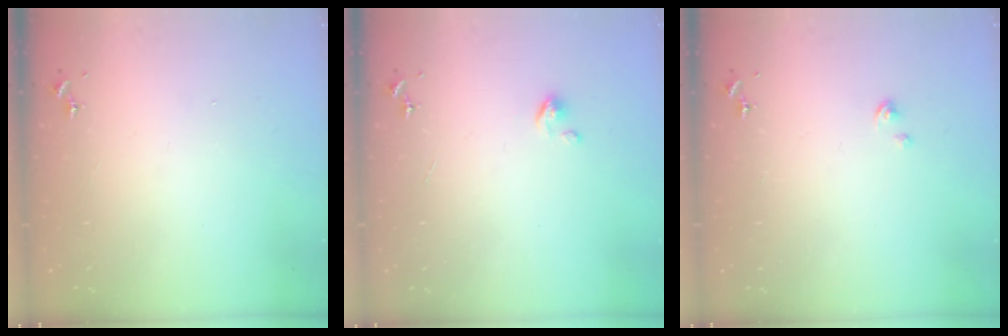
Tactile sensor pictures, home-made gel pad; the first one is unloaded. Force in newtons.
{"total": 3.5, "press": 3.5, "slide": 0.3}
{"total": 1.0, "press": 1.0, "slide": 0.2}